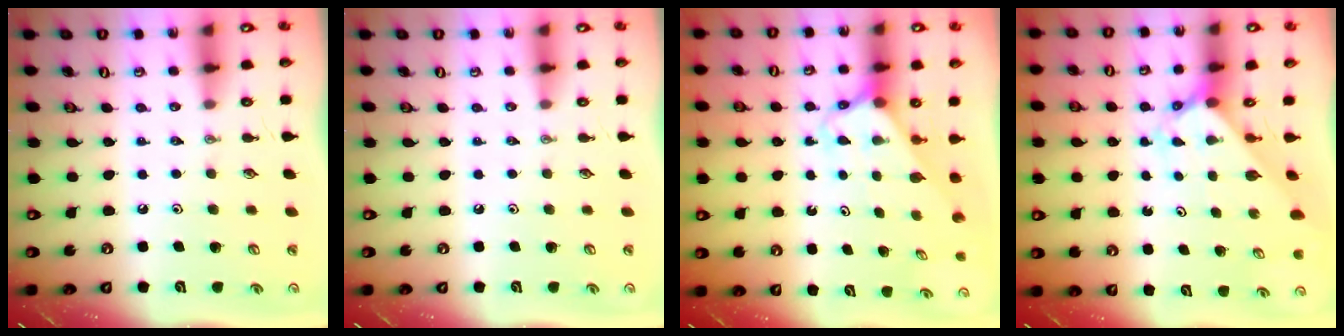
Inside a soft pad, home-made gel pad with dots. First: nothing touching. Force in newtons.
{"total": 0.0}
{"total": 2.7, "press": 2.7, "slide": 0.1}
{"total": 2.2, "press": 2.2, "slide": 0.2}